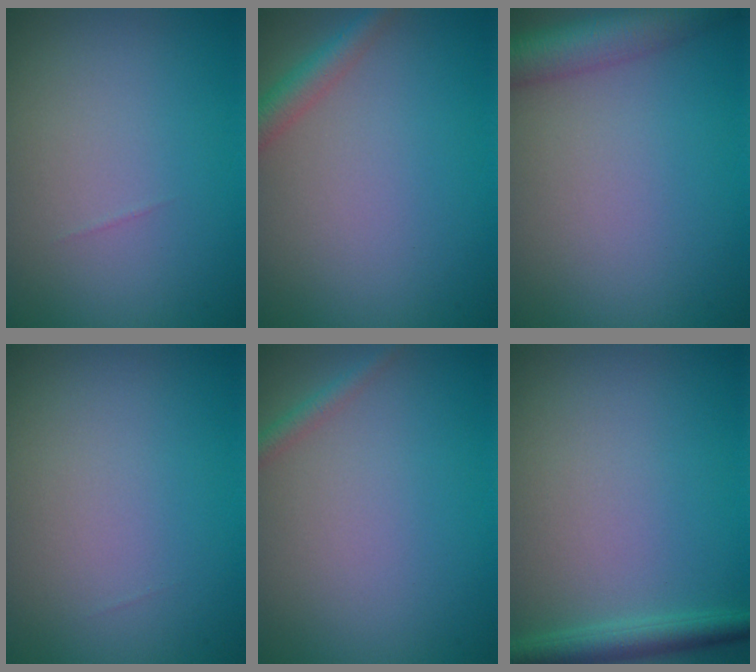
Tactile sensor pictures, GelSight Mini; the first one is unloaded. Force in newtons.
{"total": 2.3, "press": 2.3, "slide": 0.1}
{"total": 5.3, "press": 5.3, "slide": 0.3}
{"total": 0.0}
{"total": 1.3, "press": 1.3, "slide": 0.1}
{"total": 2.5, "press": 2.5, "slide": 0.1}